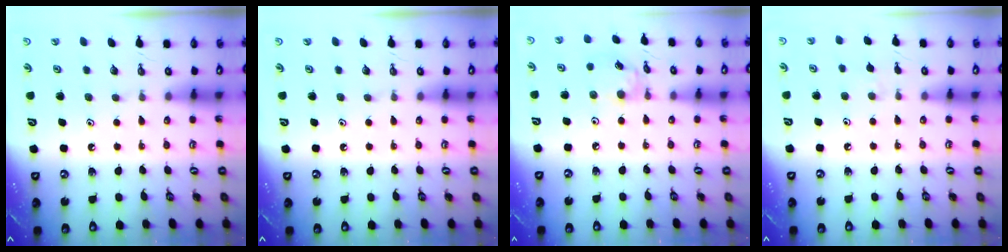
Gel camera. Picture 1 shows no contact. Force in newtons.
{"total": 0.0}
{"total": 7.4, "press": 7.4, "slide": 0.4}
{"total": 5.2, "press": 5.1, "slide": 0.7}